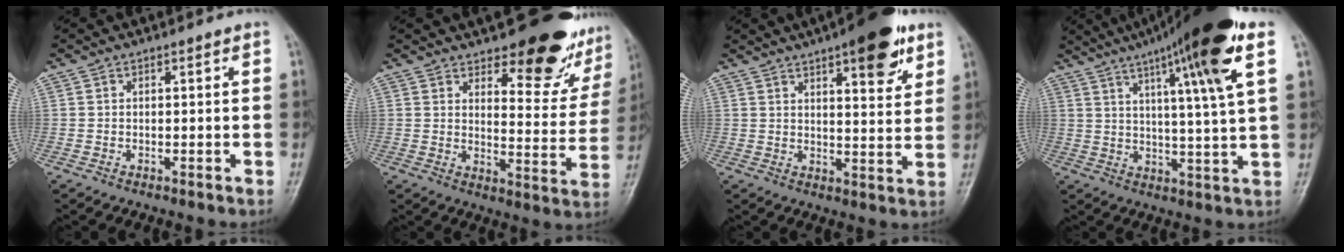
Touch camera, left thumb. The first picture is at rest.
{"total": 16.7, "force": [12.5, 6.3, 9.0], "torque": [-0.063, -0.100, 0.153]}
{"total": 12.6, "force": [7.2, 4.0, 9.5], "torque": [-0.104, -0.031, 0.097]}
{"total": 19.1, "force": [9.8, 1.1, 16.3], "torque": [-0.247, -0.015, 0.145]}